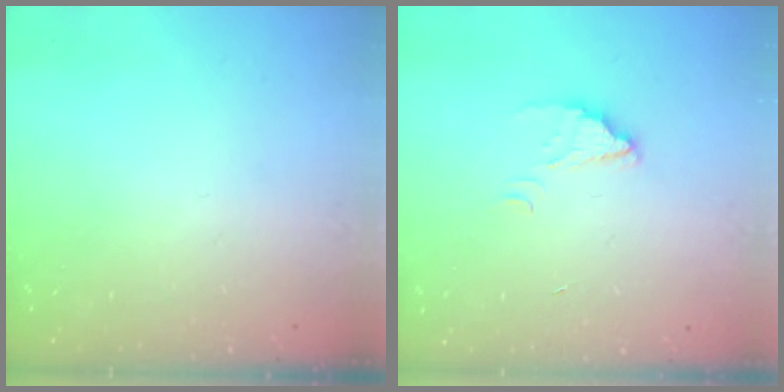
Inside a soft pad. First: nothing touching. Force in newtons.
{"total": 2.7, "press": 2.7, "slide": 0.1}